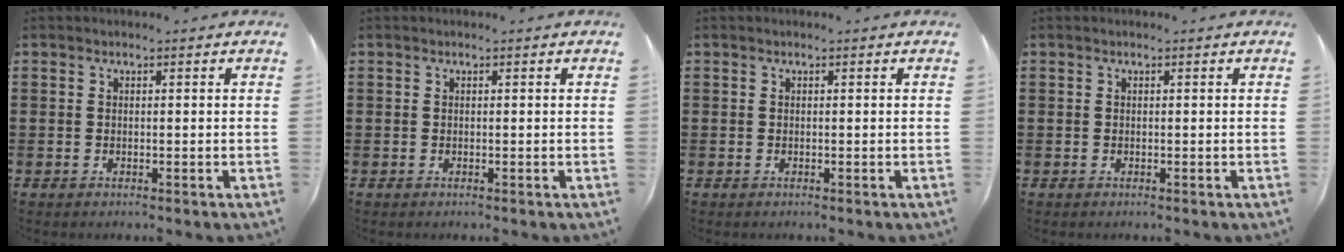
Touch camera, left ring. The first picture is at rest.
{"total": 0.0}
{"total": 0.0}
{"total": 0.0}